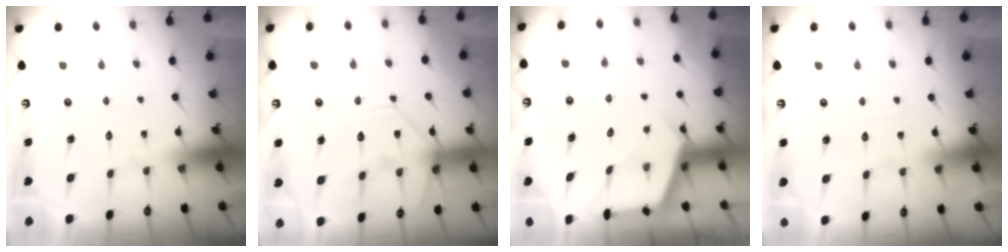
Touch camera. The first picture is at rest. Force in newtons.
{"total": 14.0, "press": 14.0, "slide": 1.5}
{"total": 2.7, "press": 2.7, "slide": 0.3}
{"total": 2.2, "press": 2.2, "slide": 0.2}